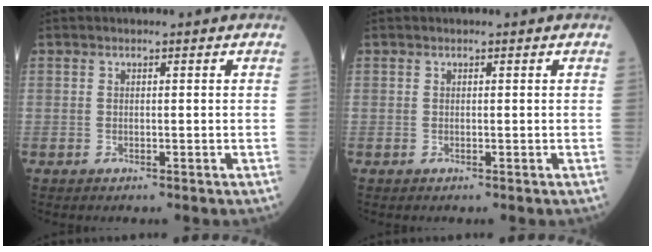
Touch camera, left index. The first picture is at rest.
{"total": 0.0}